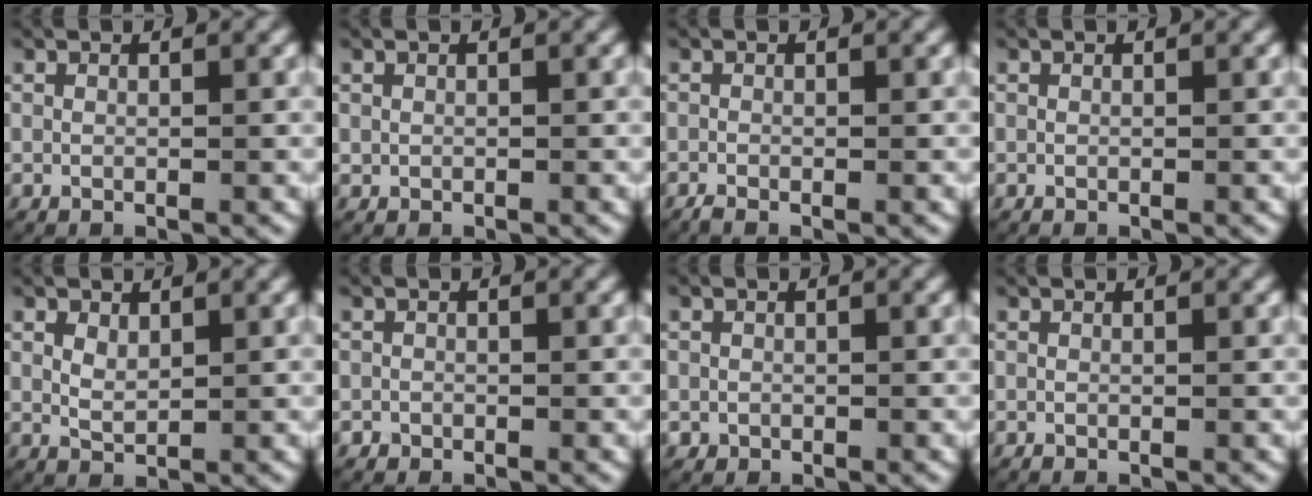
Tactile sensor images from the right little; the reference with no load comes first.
{"total": 0.6, "force": [0.1, 0.5, 0.1], "torque": [-0.006, 0.000, 0.005]}
{"total": 1.0, "force": [-0.9, 0.2, 0.4], "torque": [-0.006, -0.005, -0.016]}
{"total": 0.0}
{"total": 1.4, "force": [0.7, 0.8, 0.9], "torque": [-0.026, -0.011, 0.024]}
{"total": 1.1, "force": [-0.5, 1.0, -0.1], "torque": [0.000, -0.005, -0.010]}
{"total": 1.9, "force": [-0.6, 1.8, 0.3], "torque": [-0.011, -0.009, -0.008]}
{"total": 0.0}